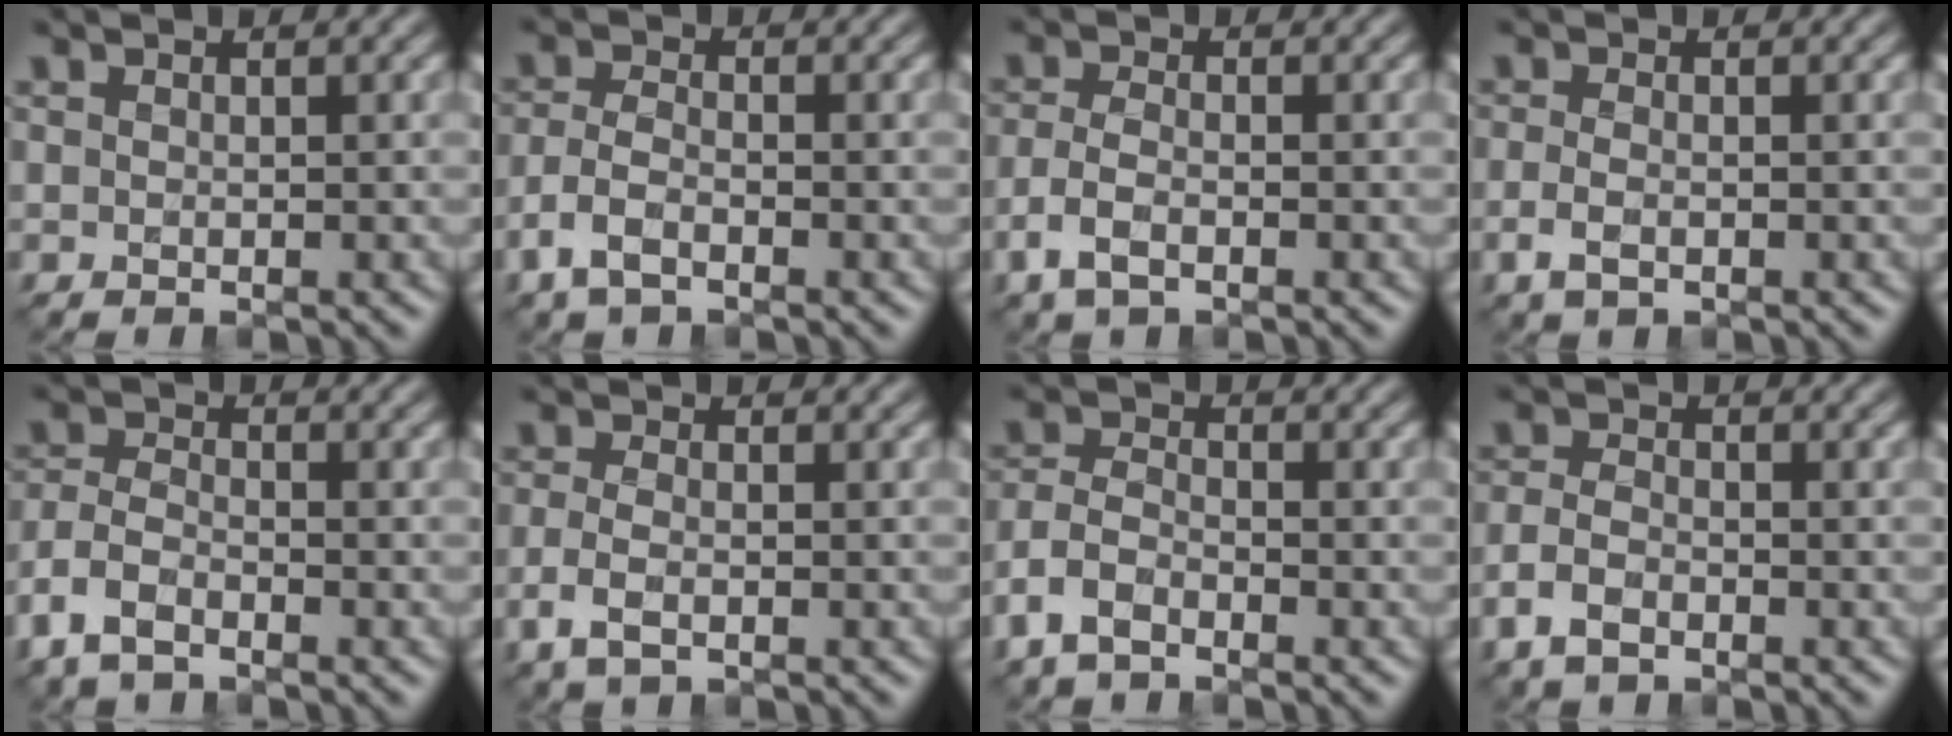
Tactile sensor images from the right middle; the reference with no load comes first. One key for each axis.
{"total": 3.0, "fx": -1.8, "fy": 1.3, "fz": 2.1, "tx": -0.048, "ty": 0.001, "tz": -0.043}
{"total": 3.0, "fx": -1.5, "fy": 1.4, "fz": 2.2, "tx": -0.053, "ty": -0.002, "tz": -0.037}
{"total": 1.9, "fx": -0.7, "fy": 0.9, "fz": 1.5, "tx": -0.036, "ty": -0.006, "tz": -0.018}
{"total": 3.8, "fx": -2.5, "fy": 1.8, "fz": 2.2, "tx": -0.050, "ty": -0.002, "tz": -0.062}
{"total": 2.6, "fx": -1.1, "fy": 1.2, "fz": 2.1, "tx": -0.053, "ty": -0.006, "tz": -0.029}
{"total": 3.6, "fx": -2.3, "fy": 1.7, "fz": 2.1, "tx": -0.044, "ty": 0.001, "tz": -0.060}
{"total": 2.9, "fx": -1.7, "fy": 1.6, "fz": 1.8, "tx": -0.040, "ty": -0.002, "tz": -0.042}